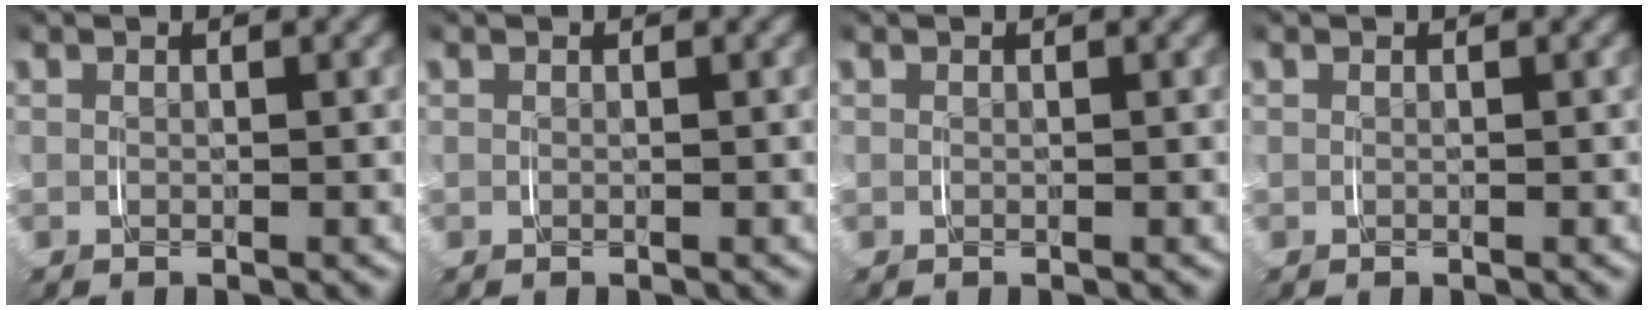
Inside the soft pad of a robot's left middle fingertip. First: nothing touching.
{"total": 0.0}
{"total": 0.0}
{"total": 0.0}